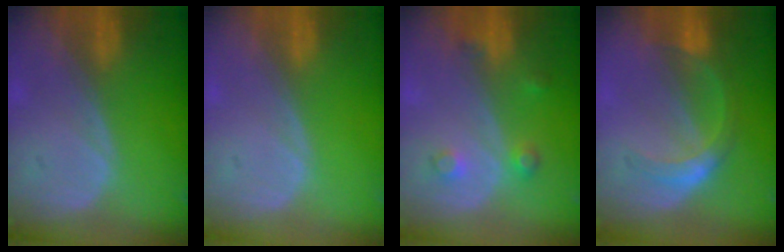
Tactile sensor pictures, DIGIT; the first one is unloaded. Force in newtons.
{"total": 0.0}
{"total": 3.2, "press": 3.1, "slide": 0.8}
{"total": 5.6, "press": 5.1, "slide": 2.2}